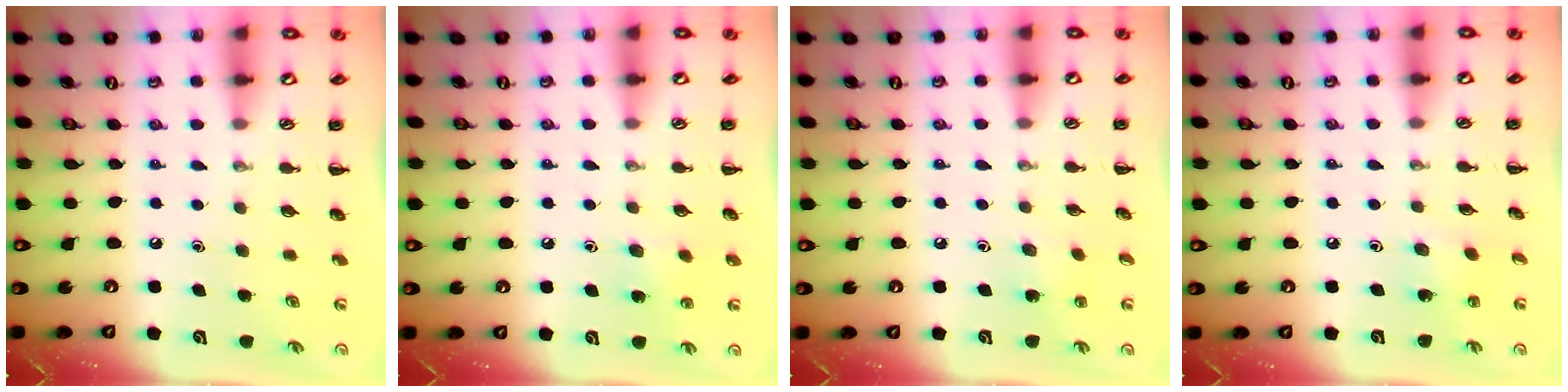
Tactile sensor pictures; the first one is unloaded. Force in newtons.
{"total": 6.8, "press": 6.6, "slide": 1.7}
{"total": 3.9, "press": 3.7, "slide": 1.2}
{"total": 1.6, "press": 1.5, "slide": 0.6}